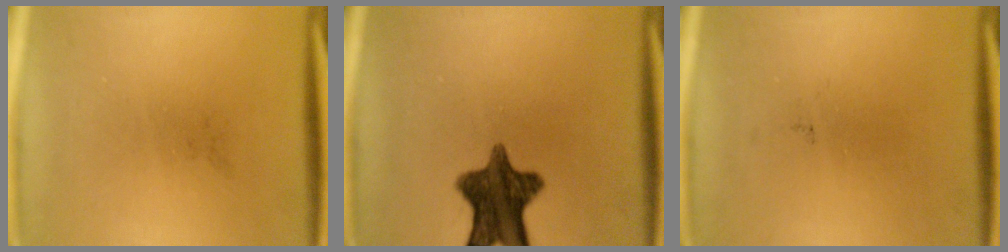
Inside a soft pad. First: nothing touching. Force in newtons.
{"total": 10.9}
{"total": 0.0}